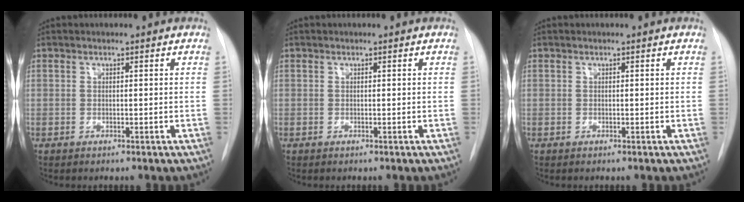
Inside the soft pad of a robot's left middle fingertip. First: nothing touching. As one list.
[{"total": 0.0}, {"total": 0.0}]